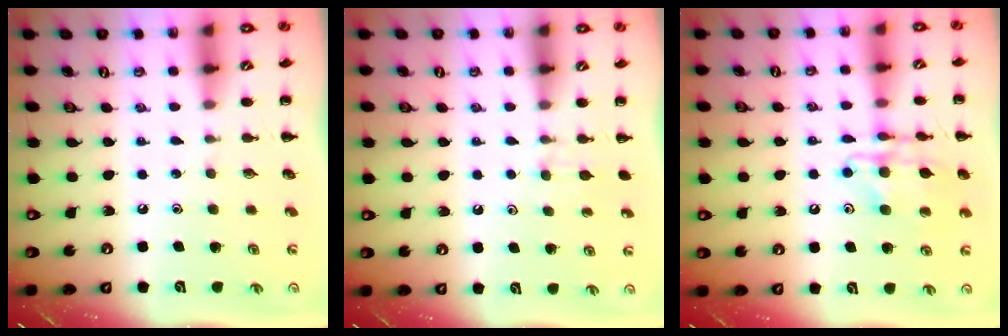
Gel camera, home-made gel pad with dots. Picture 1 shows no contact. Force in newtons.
{"total": 3.9, "press": 3.7, "slide": 1.2}
{"total": 13.4, "press": 13.2, "slide": 2.4}